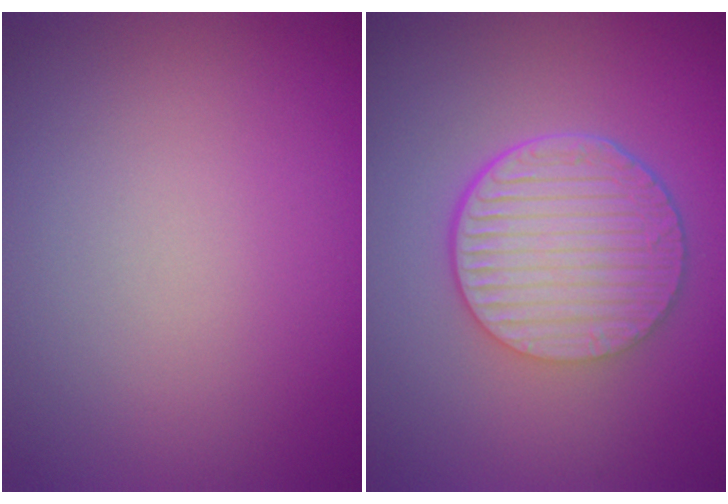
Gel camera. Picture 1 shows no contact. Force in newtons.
{"total": 6.7, "press": 4.6, "slide": 4.8}